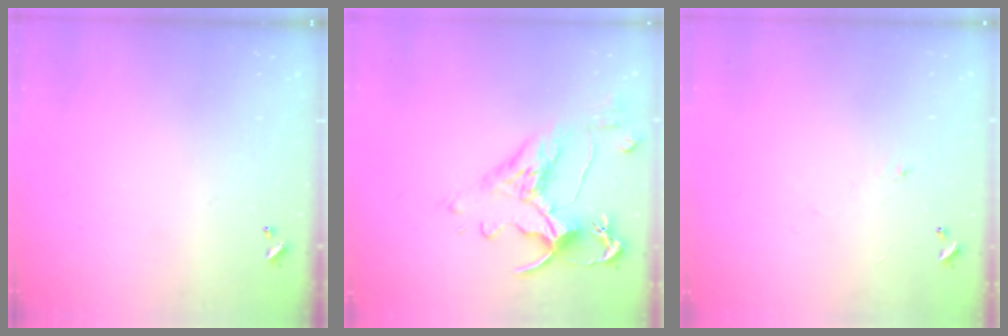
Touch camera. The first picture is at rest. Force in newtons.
{"total": 3.7, "press": 3.4, "slide": 1.3}
{"total": 0.9, "press": 0.6, "slide": 0.7}